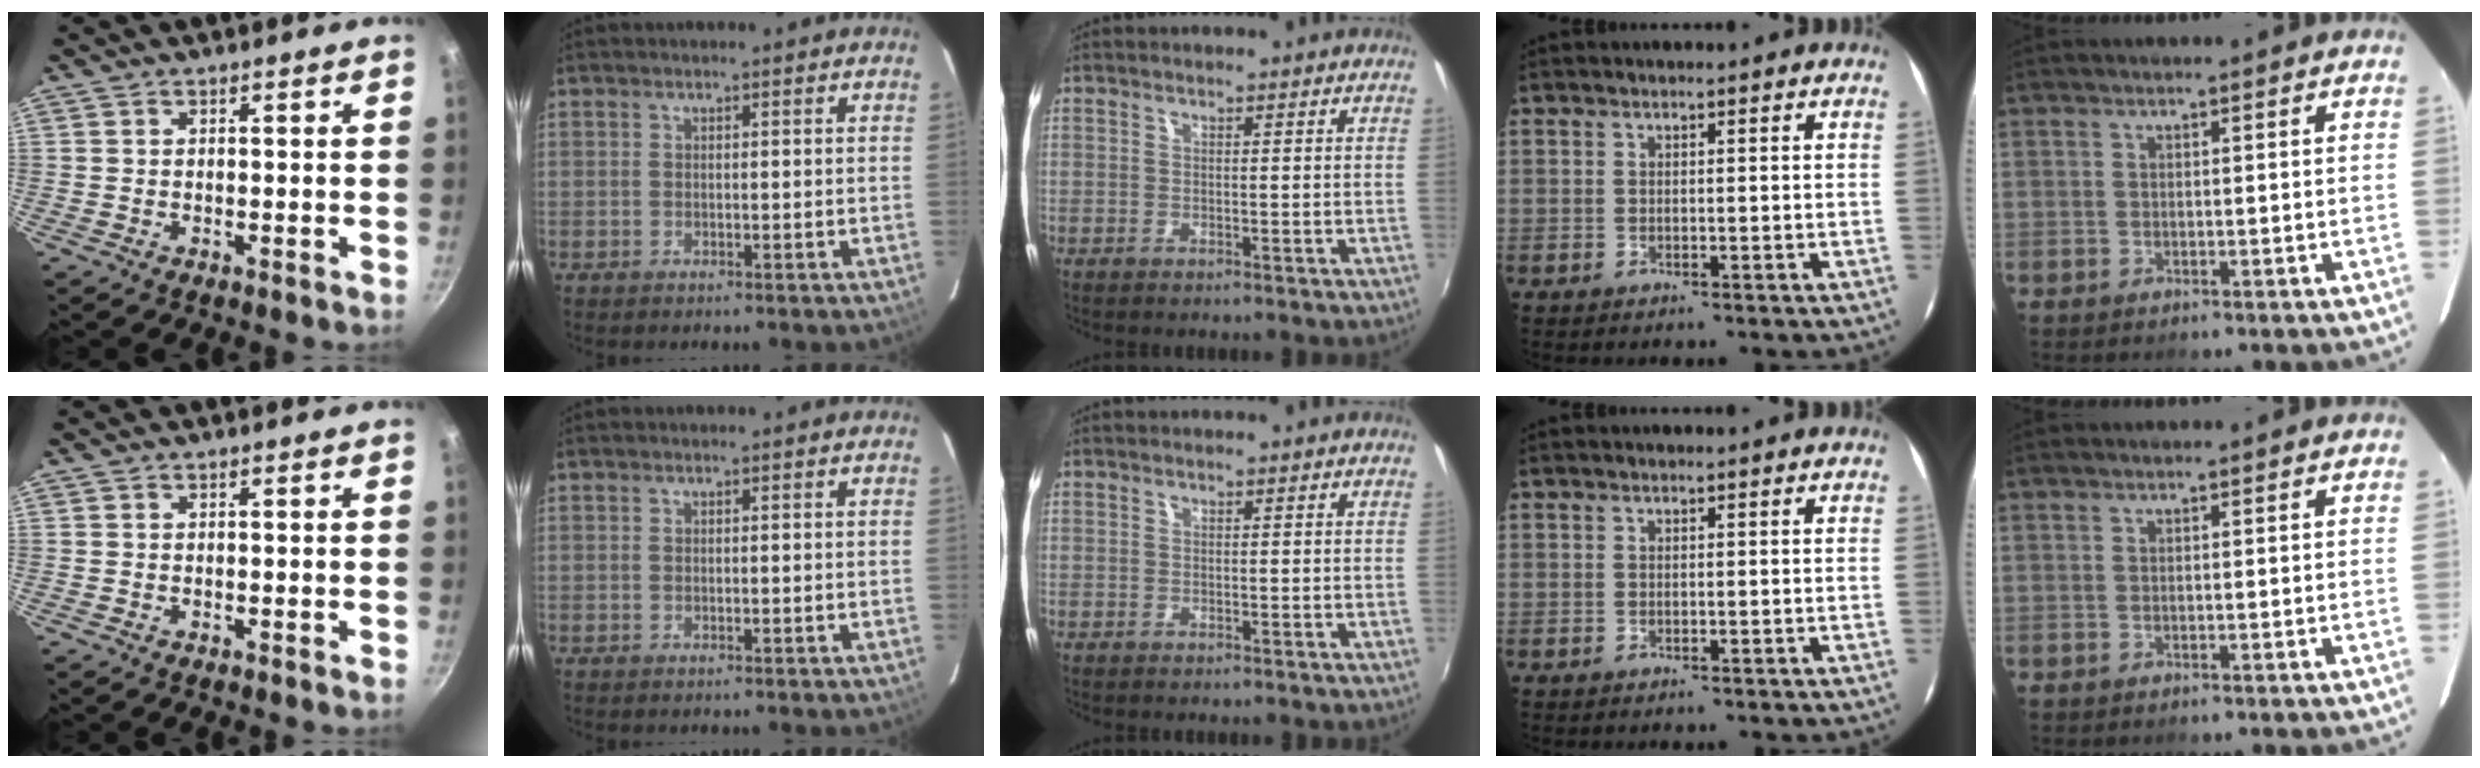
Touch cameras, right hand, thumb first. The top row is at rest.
{}